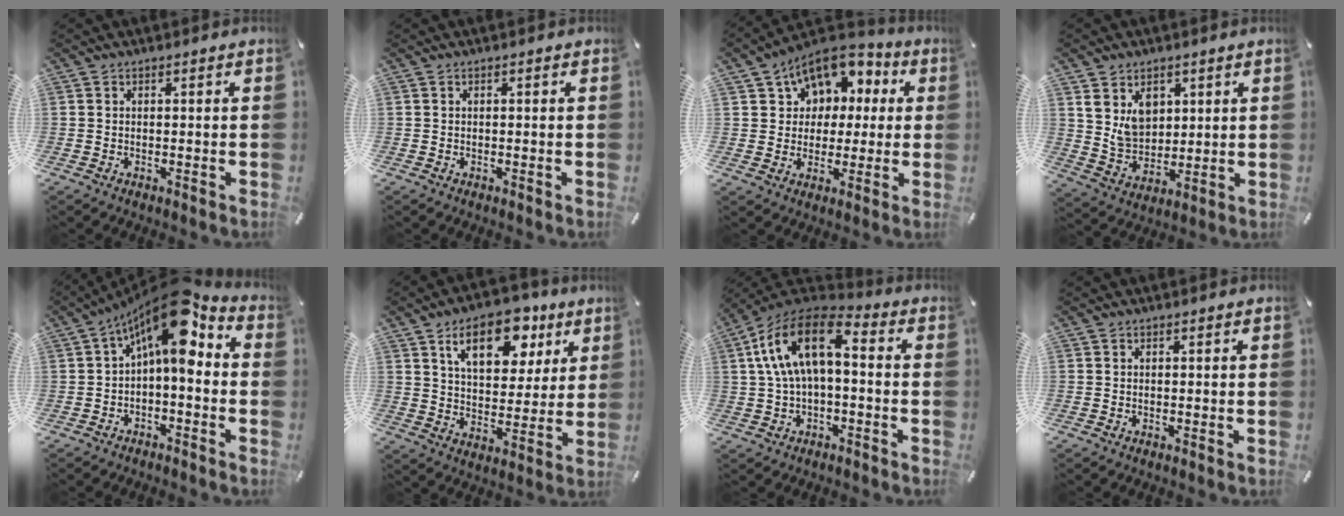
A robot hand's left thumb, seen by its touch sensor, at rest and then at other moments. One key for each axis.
{"total": 0.0}
{"total": 10.9, "fx": 5.2, "fy": 8.8, "fz": 3.6, "tx": -0.059, "ty": -0.033, "tz": 0.099}
{"total": 8.1, "fx": 3.9, "fy": 6.6, "fz": 2.5, "tx": -0.058, "ty": -0.019, "tz": 0.072}
{"total": 12.5, "fx": 4.1, "fy": 5.3, "fz": 10.6, "tx": -0.176, "ty": -0.027, "tz": 0.068}
{"total": 15.4, "fx": 8.4, "fy": 8.9, "fz": 9.3, "tx": -0.131, "ty": -0.029, "tz": 0.143}
{"total": 13.8, "fx": 2.6, "fy": 7.4, "fz": 11.3, "tx": -0.242, "ty": 0.001, "tz": 0.046}
{"total": 0.0}